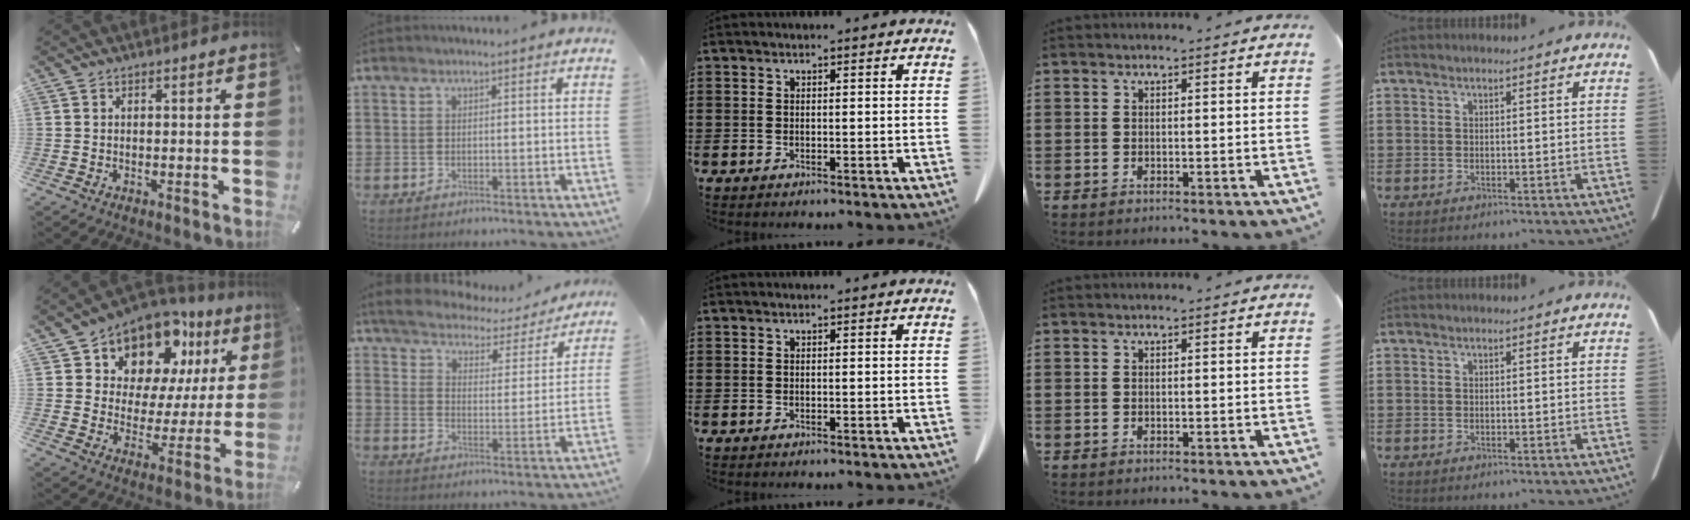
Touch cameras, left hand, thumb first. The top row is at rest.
{"thumb": {"total": 12.3, "force": [9.2, 7.5, 3.2], "torque": [-0.057, -0.087, 0.166]}, "index": {"total": 3.7, "force": [3.7, 0.4, 0.2], "torque": [-0.031, -0.027, 0.056]}}